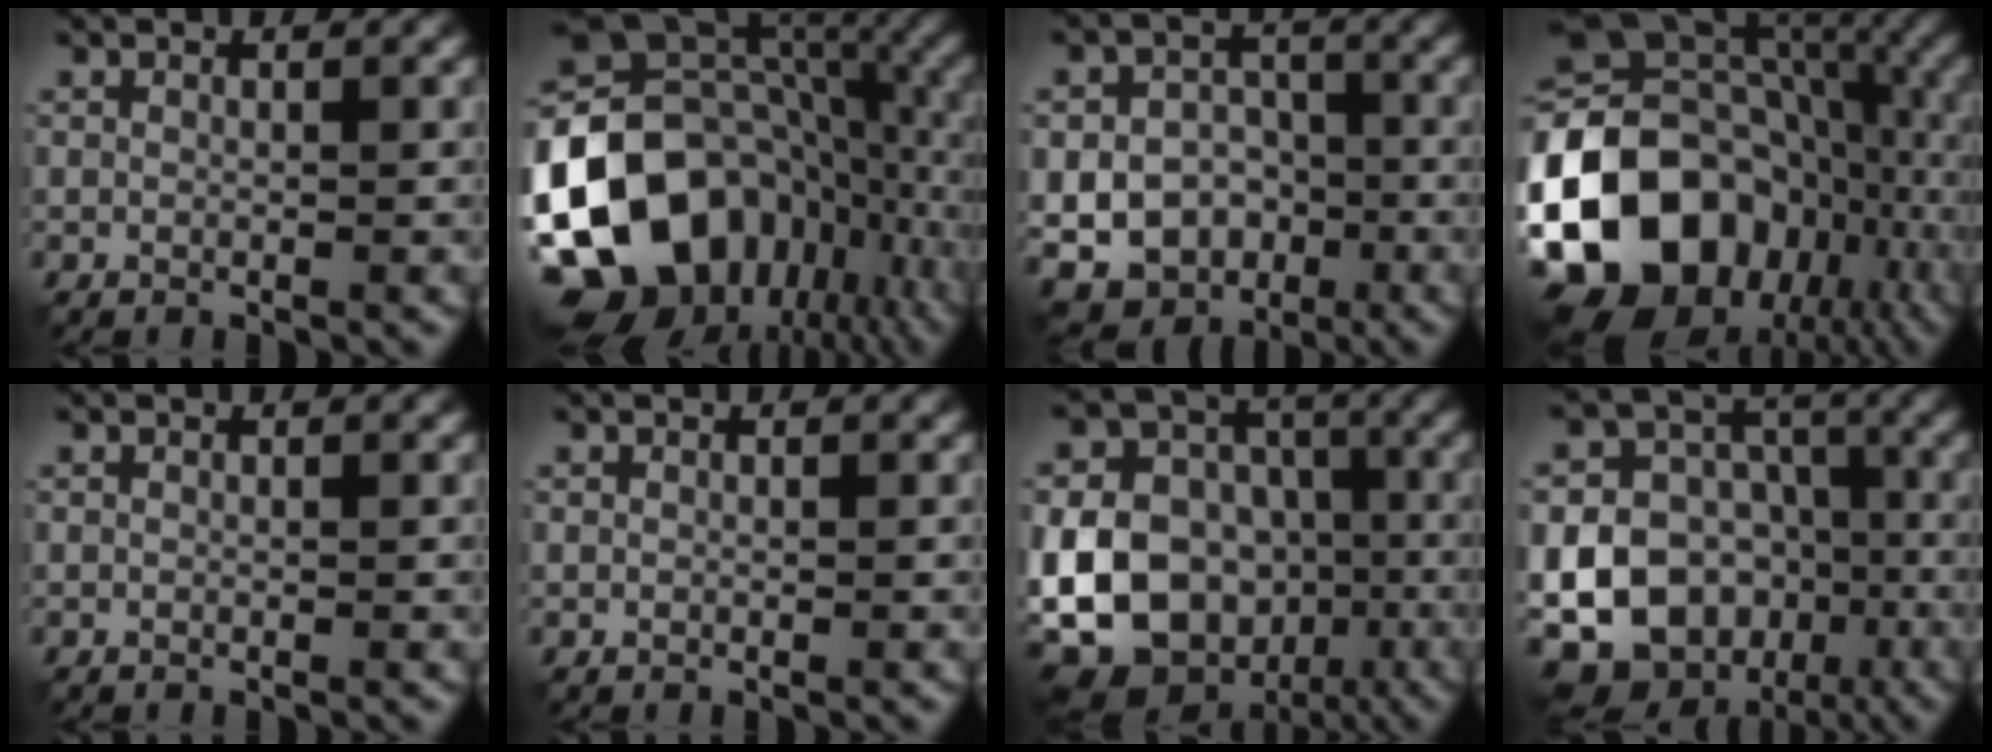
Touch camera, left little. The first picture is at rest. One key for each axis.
{"total": 19.0, "fx": -6.4, "fy": 13.7, "fz": 11.5, "tx": -0.244, "ty": -0.013, "tz": -0.109}
{"total": 11.1, "fx": -3.9, "fy": 9.3, "fz": 4.6, "tx": -0.052, "ty": -0.024, "tz": -0.080}
{"total": 20.7, "fx": -5.8, "fy": 16.2, "fz": 11.5, "tx": -0.245, "ty": -0.014, "tz": -0.097}
{"total": 0.0}
{"total": 0.0}
{"total": 16.6, "fx": -4.9, "fy": 13.0, "fz": 9.1, "tx": -0.188, "ty": -0.017, "tz": -0.096}
{"total": 17.6, "fx": -6.0, "fy": 14.6, "fz": 7.6, "tx": -0.158, "ty": -0.025, "tz": -0.108}